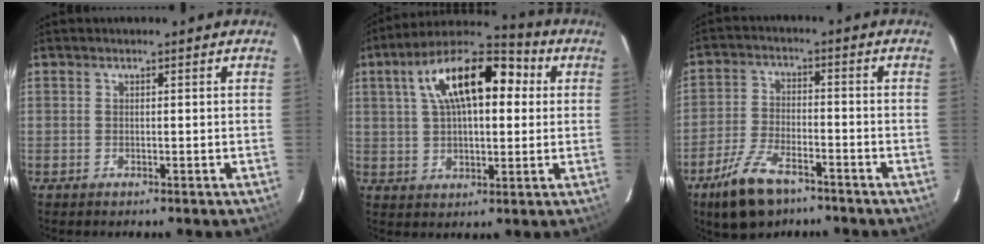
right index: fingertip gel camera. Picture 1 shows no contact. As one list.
[{"total": 17.5, "force": [5.0, 8.2, 14.6], "torque": [-0.258, 0.040, 0.071]}, {"total": 10.6, "force": [-7.2, 4.6, 6.2], "torque": [-0.145, -0.011, -0.132]}]